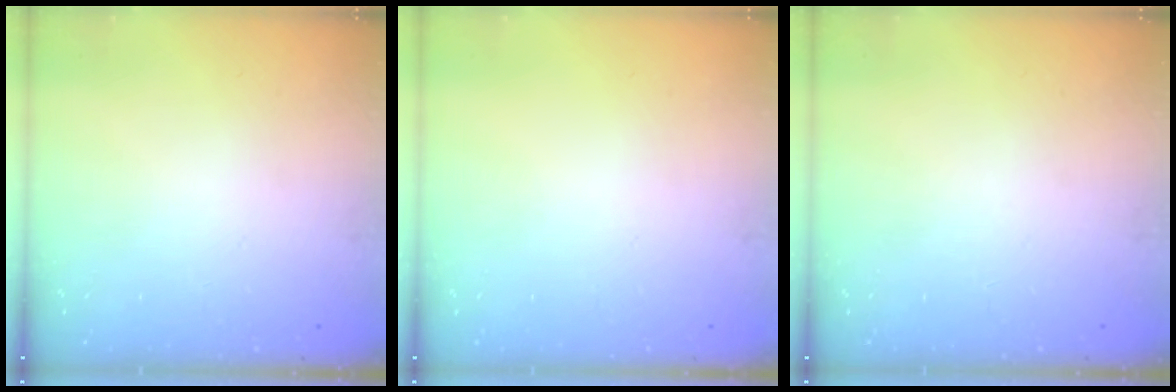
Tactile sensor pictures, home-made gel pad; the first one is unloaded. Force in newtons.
{"total": 0.0}
{"total": 0.0}